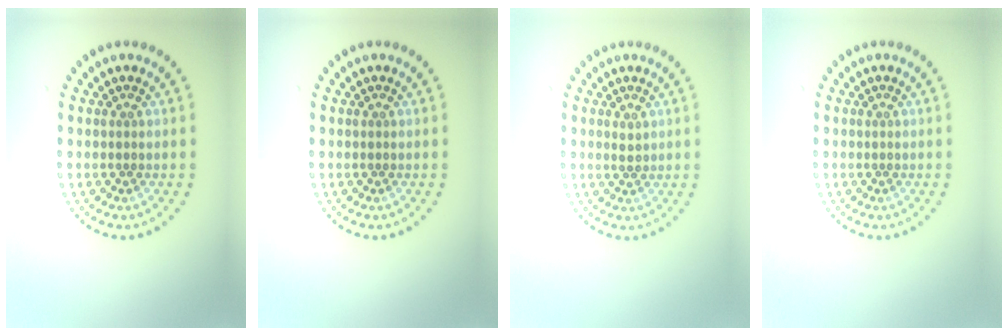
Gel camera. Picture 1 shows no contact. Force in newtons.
{"total": 0.0}
{"total": 0.8, "press": 0.8, "slide": 0.1}
{"total": 0.0}